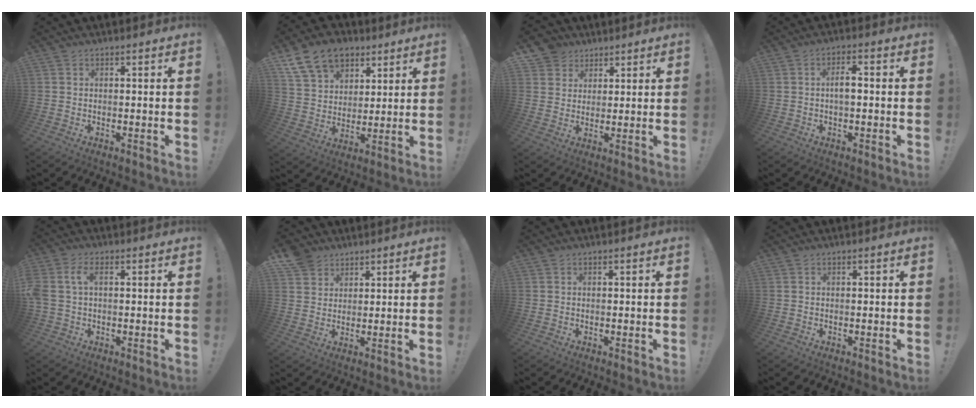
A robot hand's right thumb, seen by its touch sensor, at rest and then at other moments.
{"total": 15.4, "force": [8.5, 11.0, 6.6], "torque": [-0.107, -0.043, 0.165]}
{"total": 6.0, "force": [3.6, 4.8, 0.5], "torque": [-0.012, -0.026, 0.073]}
{"total": 4.4, "force": [-0.5, 1.7, 4.0], "torque": [-0.076, 0.006, -0.012]}
{"total": 5.6, "force": [0.4, 3.1, 4.7], "torque": [-0.109, 0.007, 0.007]}
{"total": 6.0, "force": [4.3, 4.1, 0.9], "torque": [-0.019, -0.027, 0.085]}
{"total": 0.0}
{"total": 0.0}